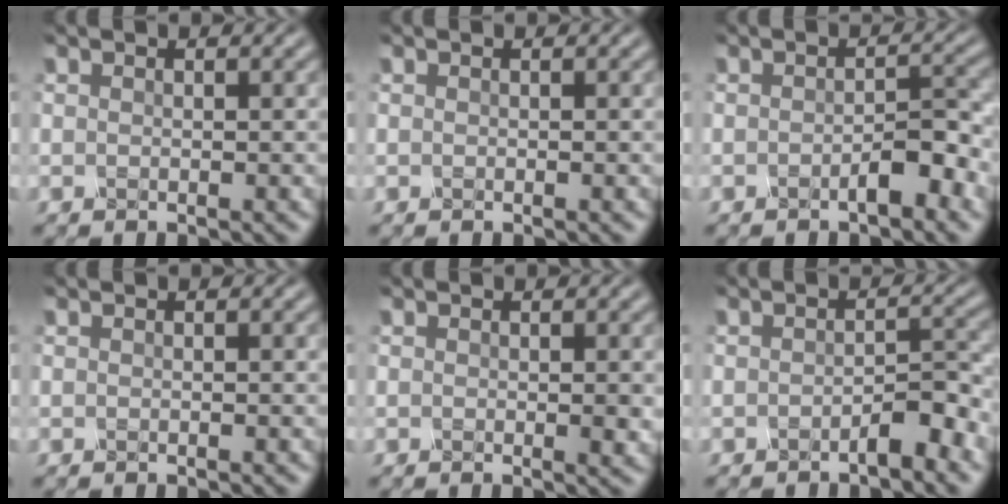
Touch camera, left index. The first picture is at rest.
{"total": 0.0}
{"total": 2.4, "force": [-1.3, 0.7, 1.8], "torque": [-0.030, 0.004, -0.023]}
{"total": 0.0}
{"total": 1.0, "force": [0.3, 0.2, 0.9], "torque": [-0.016, -0.001, 0.005]}
{"total": 2.1, "force": [-1.5, 0.4, 1.4], "torque": [-0.024, 0.006, -0.027]}